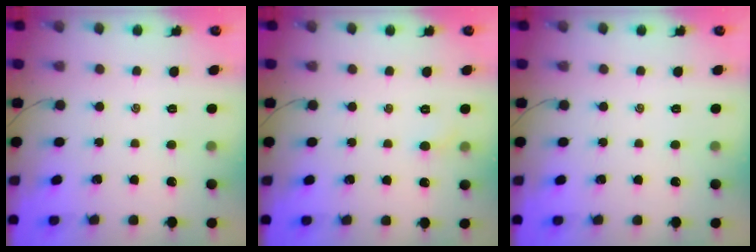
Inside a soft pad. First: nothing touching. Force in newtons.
{"total": 3.3, "press": 3.1, "slide": 1.2}
{"total": 0.0}